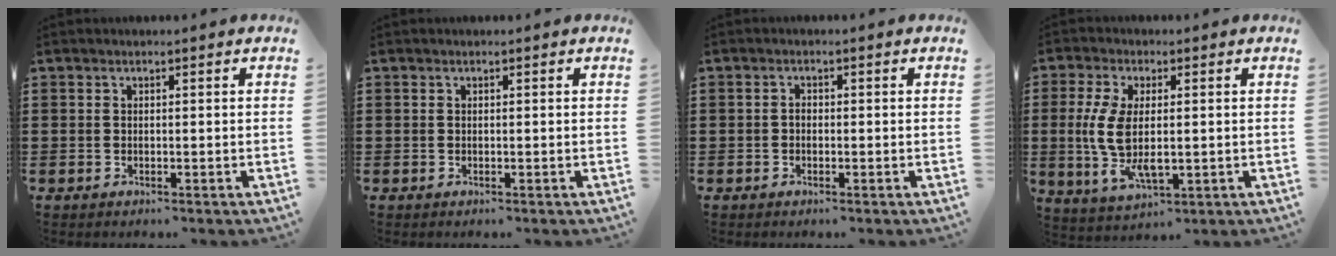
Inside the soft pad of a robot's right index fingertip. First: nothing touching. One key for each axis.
{"total": 0.0}
{"total": 1.0, "fx": -0.3, "fy": 0.6, "fz": 0.7, "tx": -0.015, "ty": 0.000, "tz": -0.005}
{"total": 8.5, "fx": 0.3, "fy": 3.9, "fz": 7.5, "tx": -0.182, "ty": -0.005, "tz": -0.002}